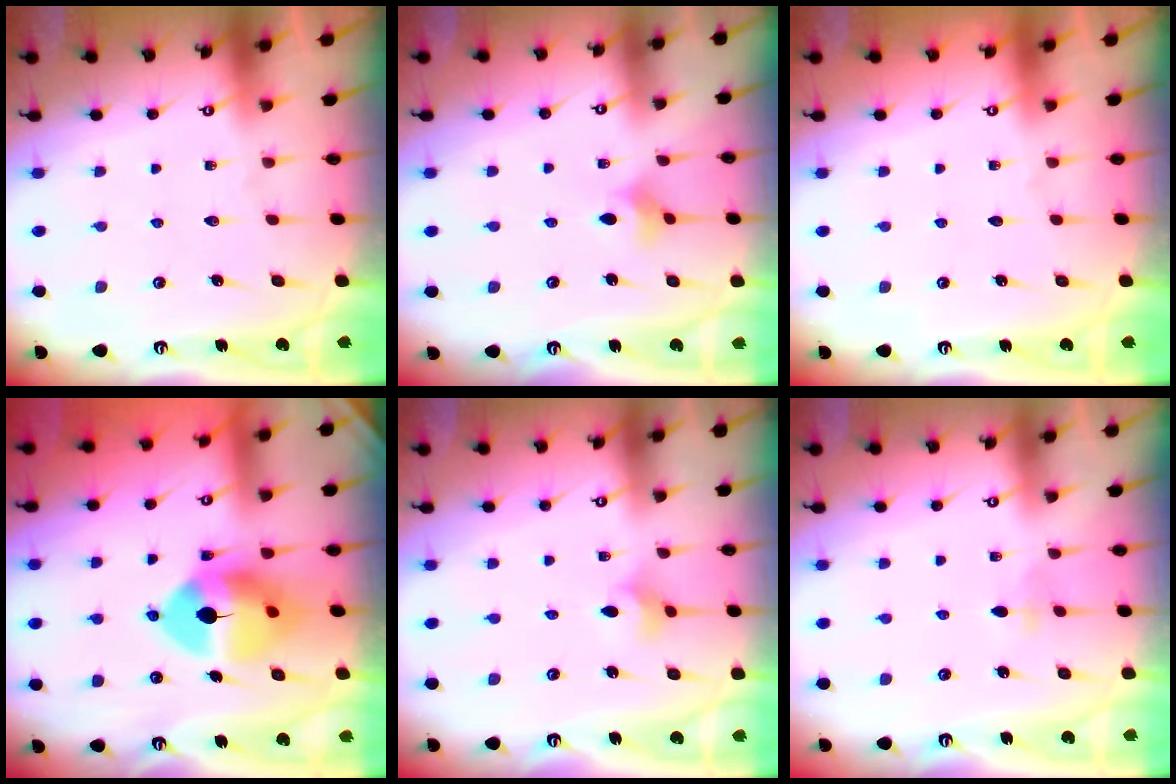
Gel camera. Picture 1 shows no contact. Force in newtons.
{"total": 4.7, "press": 4.7, "slide": 0.7}
{"total": 0.0}
{"total": 12.2, "press": 12.1, "slide": 1.7}
{"total": 3.6, "press": 3.6, "slide": 0.6}
{"total": 2.8, "press": 2.7, "slide": 0.6}